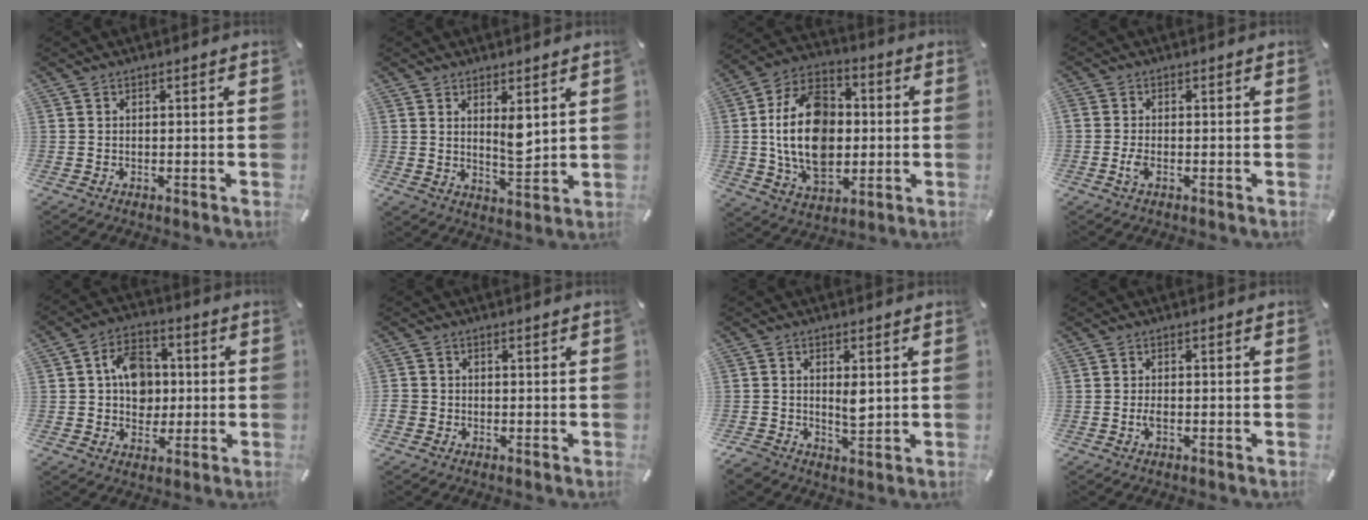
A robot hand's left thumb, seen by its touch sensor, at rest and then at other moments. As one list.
[{"total": 6.3, "force": [2.9, 3.1, 4.7], "torque": [-0.069, -0.020, 0.046]}, {"total": 19.7, "force": [-0.3, 13.9, 13.9], "torque": [-0.281, 0.009, -0.008]}, {"total": 2.2, "force": [-0.8, 1.1, 1.8], "torque": [-0.046, -0.005, -0.016]}, {"total": 10.1, "force": [0.6, 8.4, 5.6], "torque": [-0.089, 0.014, 0.014]}, {"total": 2.4, "force": [-0.6, 2.2, 0.4], "torque": [-0.004, 0.005, -0.012]}, {"total": 4.7, "force": [0.5, 3.4, 3.2], "torque": [-0.055, -0.004, 0.005]}, {"total": 1.6, "force": [-0.6, 0.6, 1.3], "torque": [-0.024, 0.001, -0.012]}]